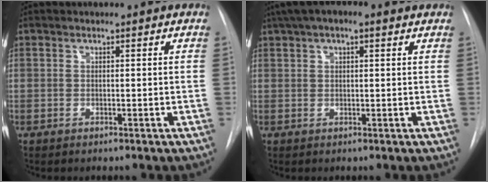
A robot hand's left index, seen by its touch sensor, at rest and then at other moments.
{"total": 7.8, "force": [5.1, 2.4, 5.4], "torque": [-0.097, 0.041, 0.080]}